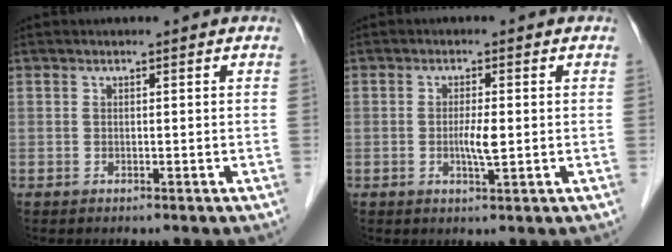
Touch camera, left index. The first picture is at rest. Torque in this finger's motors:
{"motor_torque": [0.44, 0.25, 0.08, 0.05]}